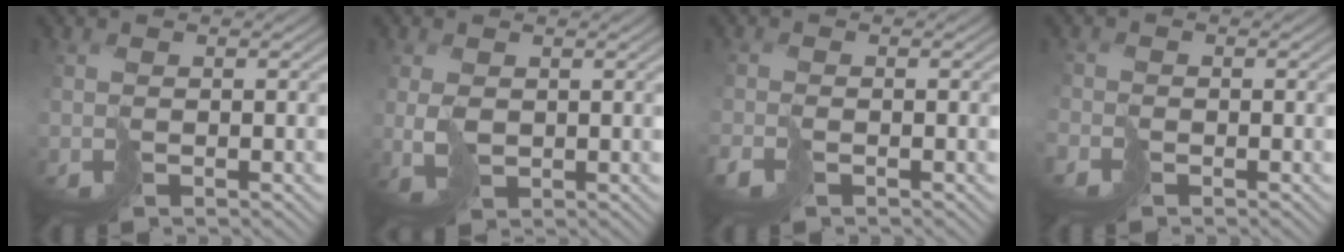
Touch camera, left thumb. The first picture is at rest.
{"total": 2.0, "force": [0.5, 1.6, 1.0], "torque": [-0.037, -0.007, 0.018]}
{"total": 1.4, "force": [-1.1, 0.6, 0.5], "torque": [-0.018, -0.007, -0.028]}
{"total": 2.0, "force": [-1.6, 1.0, 0.3], "torque": [-0.013, -0.010, -0.037]}